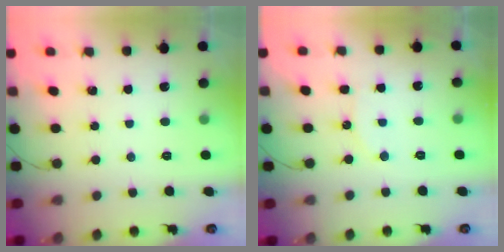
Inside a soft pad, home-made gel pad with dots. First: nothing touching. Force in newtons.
{"total": 8.0, "press": 7.8, "slide": 2.0}